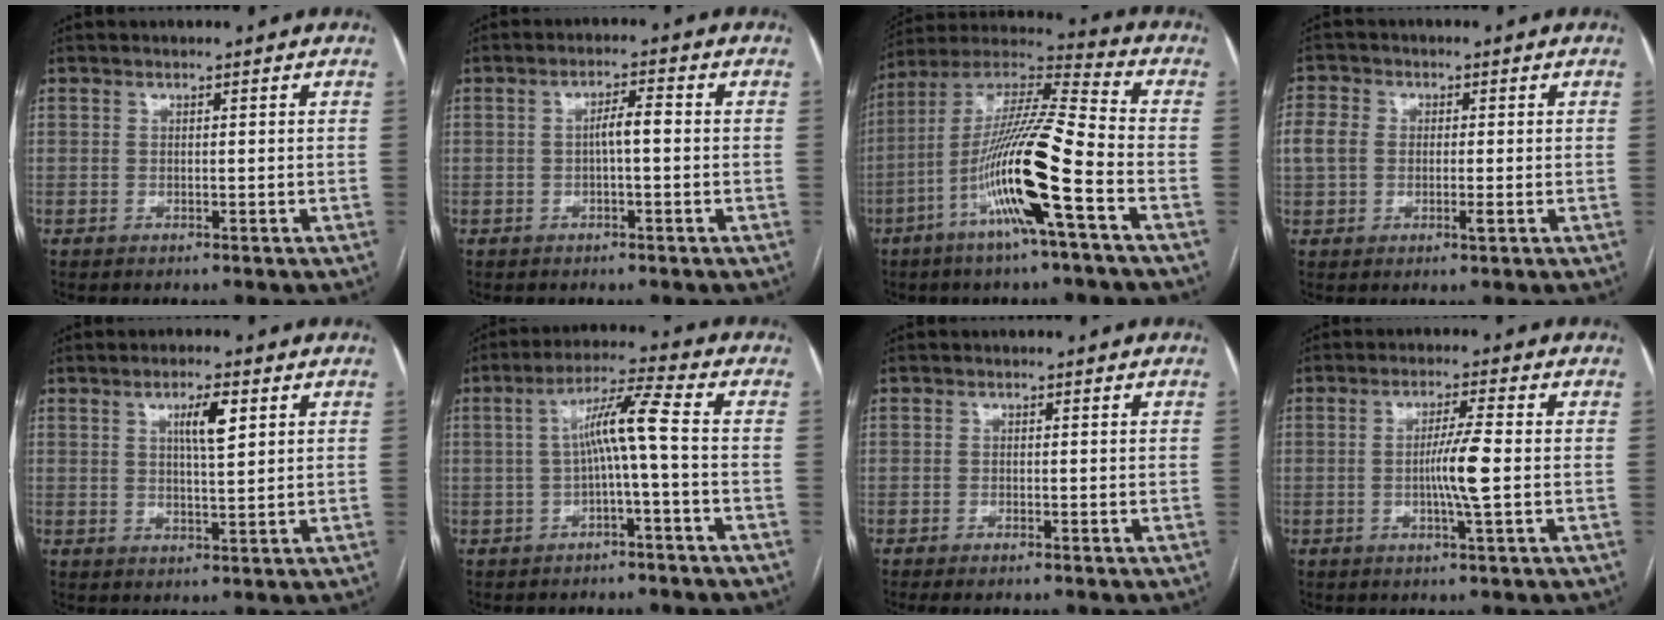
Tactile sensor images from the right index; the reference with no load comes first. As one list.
[{"total": 3.1, "force": [-0.2, 0.5, 3.0], "torque": [-0.049, 0.009, -0.003]}, {"total": 17.5, "force": [-6.2, 0.1, 16.3], "torque": [-0.318, -0.002, -0.122]}, {"total": 5.0, "force": [-0.2, 3.3, 3.7], "torque": [-0.083, 0.010, -0.008]}, {"total": 4.7, "force": [1.9, 0.7, 4.2], "torque": [-0.071, 0.001, 0.034]}, {"total": 6.9, "force": [-0.7, -0.4, 6.9], "torque": [-0.120, 0.027, -0.009]}, {"total": 1.5, "force": [-1.3, 0.2, 0.7], "torque": [-0.011, -0.003, -0.017]}, {"total": 5.5, "force": [-0.7, -0.6, 5.4], "torque": [-0.098, -0.003, -0.016]}]